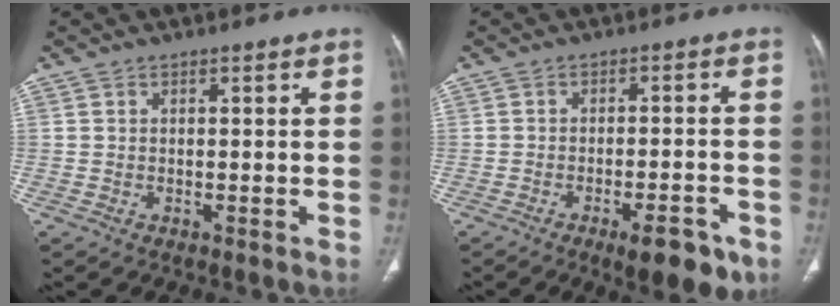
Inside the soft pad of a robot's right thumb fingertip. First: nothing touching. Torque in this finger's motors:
{"motor_torque": [1.04, 1.22, -0.09, 0.04, 0.21]}